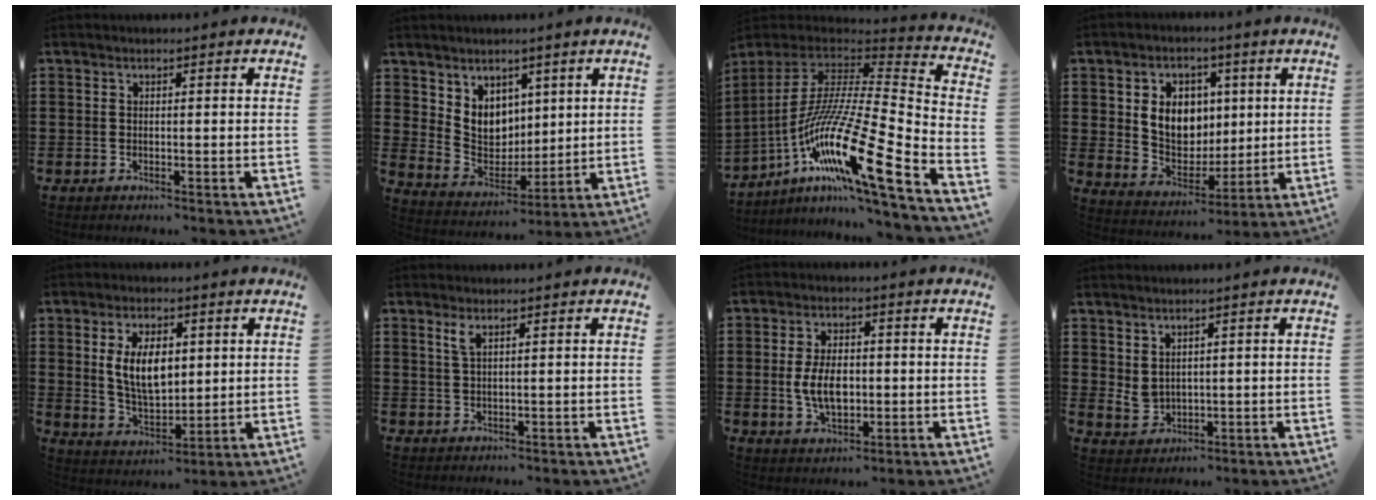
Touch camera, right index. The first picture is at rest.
{"total": 6.8, "force": [4.0, 5.4, 1.1], "torque": [-0.038, -0.018, 0.076]}
{"total": 19.0, "force": [-9.5, 2.8, 16.2], "torque": [-0.340, -0.011, -0.186]}
{"total": 8.3, "force": [1.8, 6.9, 4.3], "torque": [-0.087, 0.014, 0.030]}
{"total": 8.5, "force": [1.8, 4.8, 6.7], "torque": [-0.137, 0.010, 0.029]}
{"total": 2.0, "force": [1.1, 0.5, 1.5], "torque": [-0.033, 0.003, 0.019]}
{"total": 6.5, "force": [-0.5, 3.8, 5.3], "torque": [-0.104, 0.002, -0.013]}
{"total": 2.7, "force": [1.5, 1.8, 1.2], "torque": [-0.037, 0.001, 0.028]}